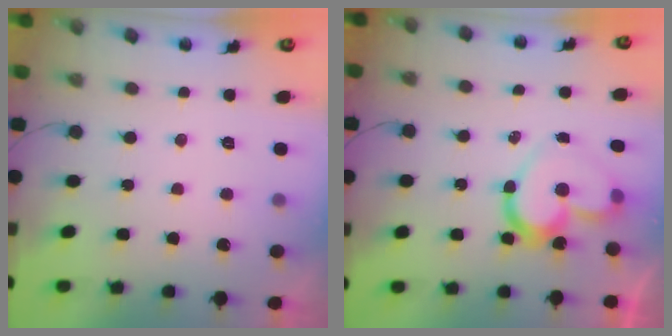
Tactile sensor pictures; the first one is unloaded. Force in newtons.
{"total": 14.7, "press": 14.6, "slide": 1.1}